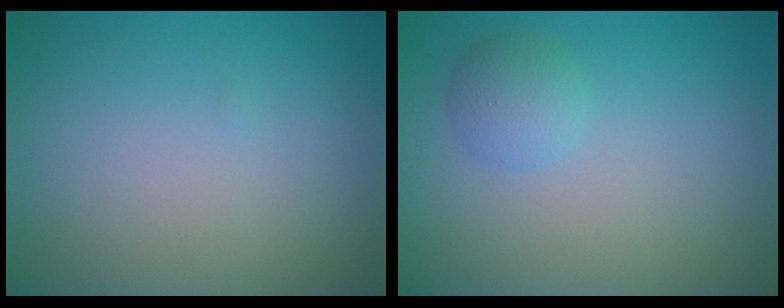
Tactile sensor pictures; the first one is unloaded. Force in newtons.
{"total": 1.9, "press": 1.9, "slide": 0.1}